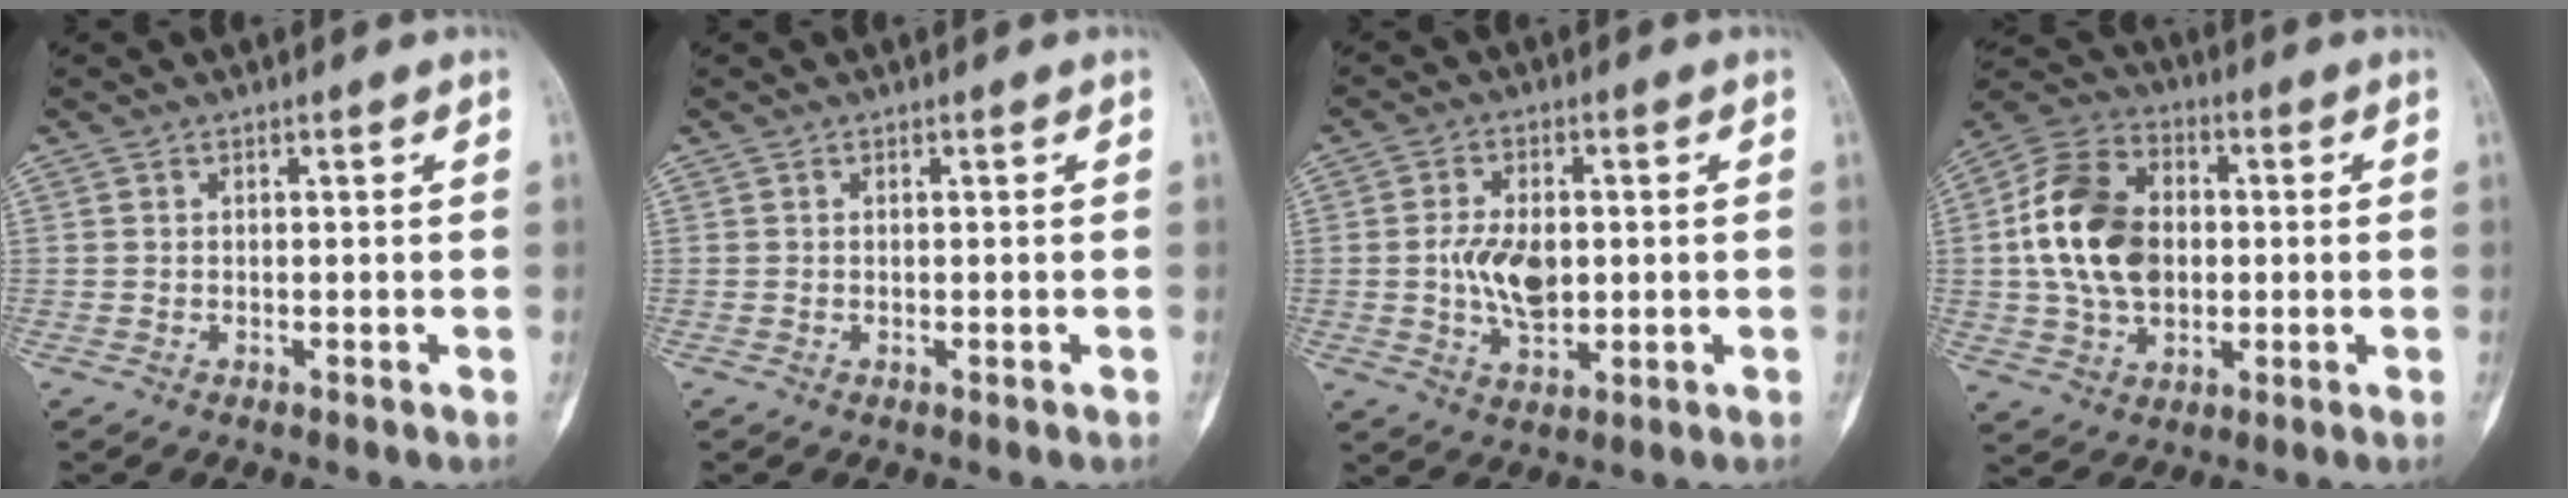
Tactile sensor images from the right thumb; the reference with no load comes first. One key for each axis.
{"total": 0.0}
{"total": 8.3, "fx": -0.2, "fy": 4.8, "fz": 6.7, "tx": -0.115, "ty": -0.003, "tz": -0.001}
{"total": 17.1, "fx": 0.6, "fy": 12.1, "fz": 12.0, "tx": -0.202, "ty": 0.019, "tz": 0.009}